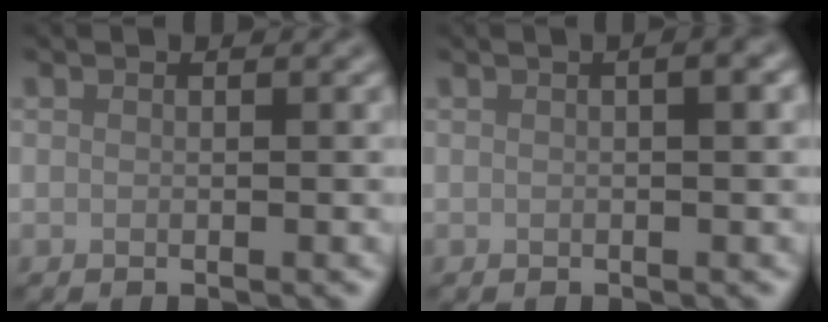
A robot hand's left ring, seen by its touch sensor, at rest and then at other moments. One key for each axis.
{"total": 1.9, "fx": 0.4, "fy": 0.4, "fz": 1.8, "tx": -0.022, "ty": 0.007, "tz": 0.006}